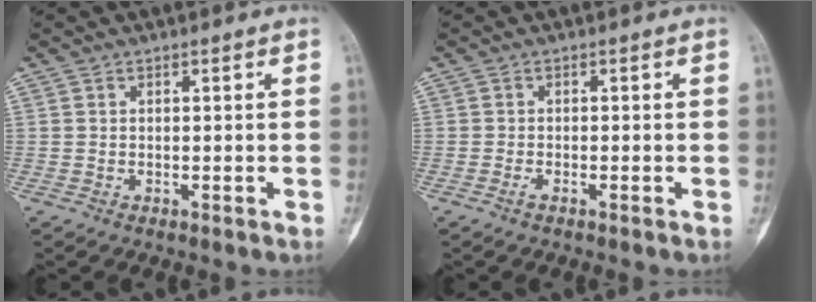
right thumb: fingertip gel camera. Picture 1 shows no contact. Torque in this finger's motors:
{"motor_torque": [-0.59, -0.32, -0.18, 0.35, -0.07]}